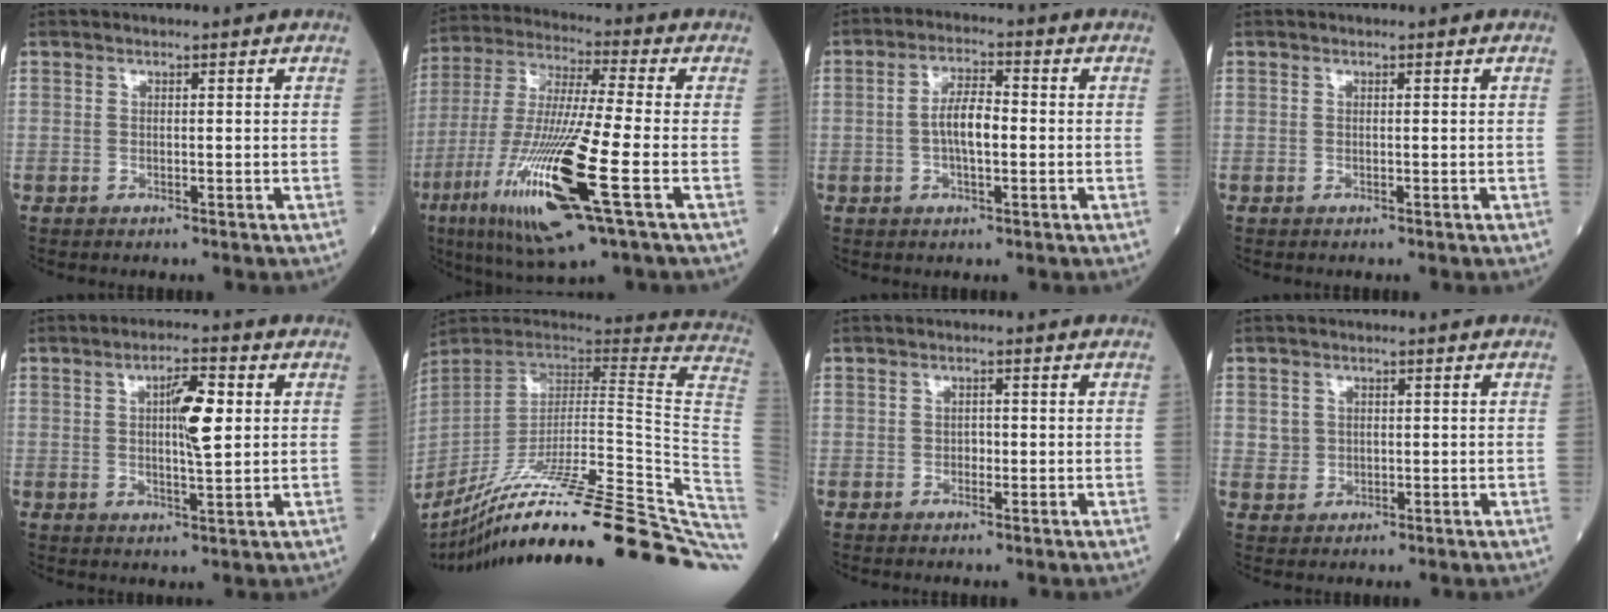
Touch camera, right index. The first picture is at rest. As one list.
[{"total": 19.7, "force": [-7.2, 1.0, 18.3], "torque": [-0.394, -0.039, -0.137]}, {"total": 5.5, "force": [-0.5, 1.7, 5.2], "torque": [-0.103, 0.009, -0.014]}, {"total": 0.0}, {"total": 6.3, "force": [1.2, 1.1, 6.1], "torque": [-0.101, 0.007, 0.021]}, {"total": 39.8, "force": [-30.8, 0.7, 25.2], "torque": [-0.249, -0.063, -0.443]}, {"total": 0.9, "force": [-0.2, 0.7, 0.6], "torque": [-0.007, 0.003, -0.006]}, {"total": 2.4, "force": [0.4, 2.3, 0.7], "torque": [-0.011, 0.004, 0.011]}]